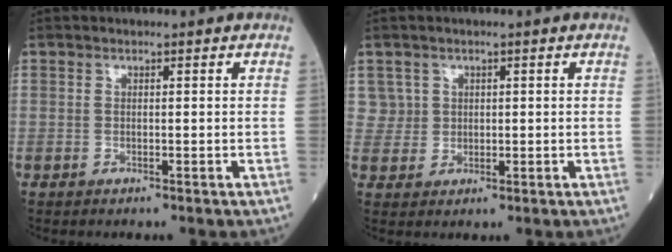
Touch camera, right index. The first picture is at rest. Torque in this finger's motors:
{"motor_torque": [0.01, 0.03, 0.00, 0.00]}